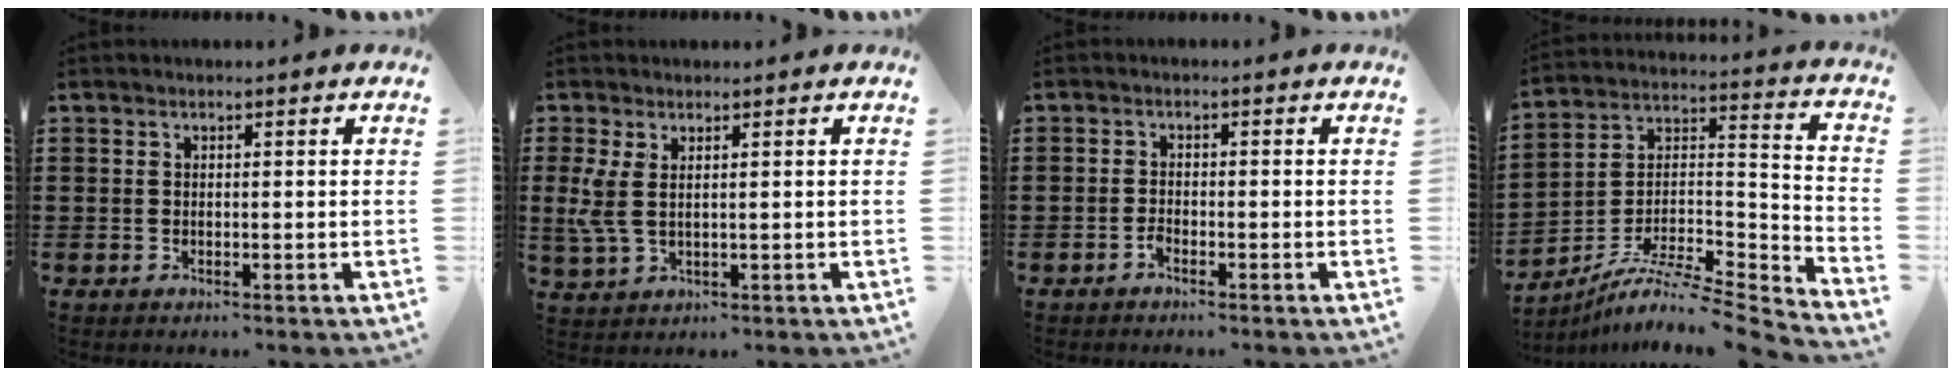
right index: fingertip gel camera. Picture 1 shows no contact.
{"total": 3.7, "force": [0.8, 1.5, 3.3], "torque": [-0.090, -0.006, 0.010]}
{"total": 1.4, "force": [-1.2, 0.1, 0.7], "torque": [-0.018, -0.004, -0.023]}
{"total": 7.6, "force": [-6.4, 1.5, 3.8], "torque": [-0.069, -0.003, -0.129]}